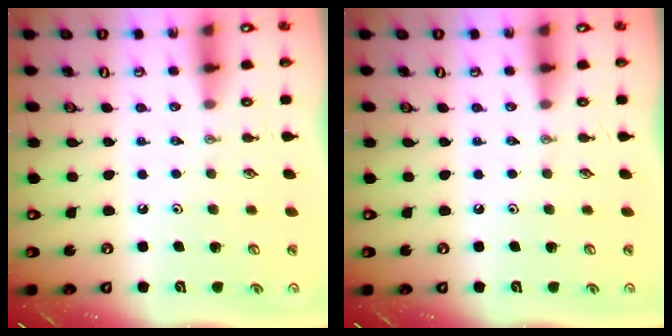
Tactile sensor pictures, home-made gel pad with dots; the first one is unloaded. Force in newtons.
{"total": 0.0}